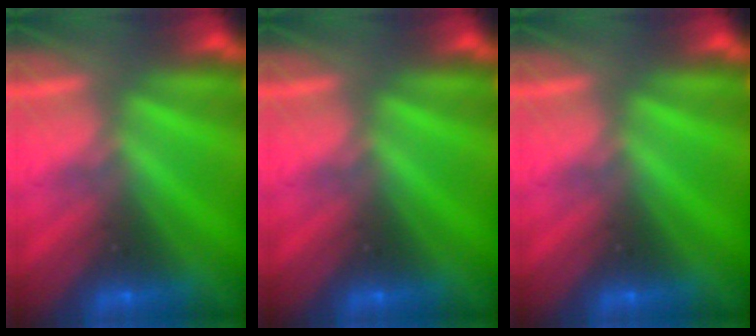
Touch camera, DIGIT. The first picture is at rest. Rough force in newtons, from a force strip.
{"total": 0.0}
{"total": 0.0}